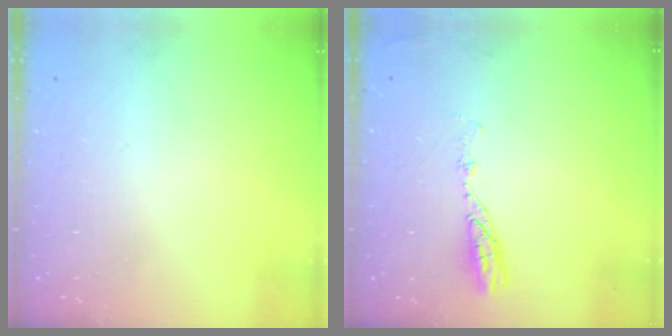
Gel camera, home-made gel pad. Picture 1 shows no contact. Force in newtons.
{"total": 5.0, "press": 5.0, "slide": 0.6}